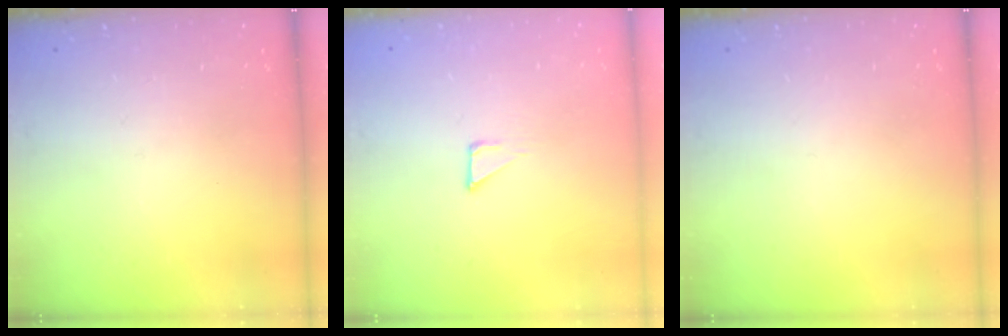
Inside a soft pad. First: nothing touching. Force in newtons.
{"total": 2.1, "press": 2.1, "slide": 0.1}
{"total": 0.0}